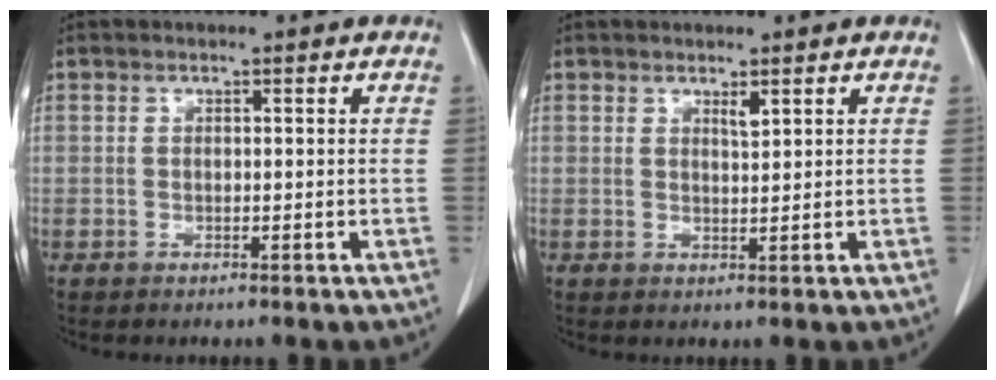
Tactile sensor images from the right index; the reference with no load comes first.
{"total": 1.2, "force": [0.9, 0.2, 0.8], "torque": [-0.018, -0.006, 0.017]}